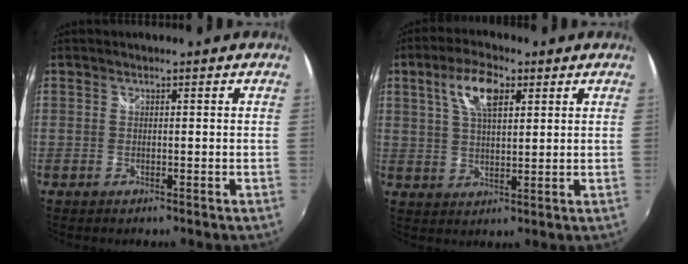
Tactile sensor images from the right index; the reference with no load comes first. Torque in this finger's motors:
{"motor_torque": [0.29, 0.17, 0.33, 0.09]}